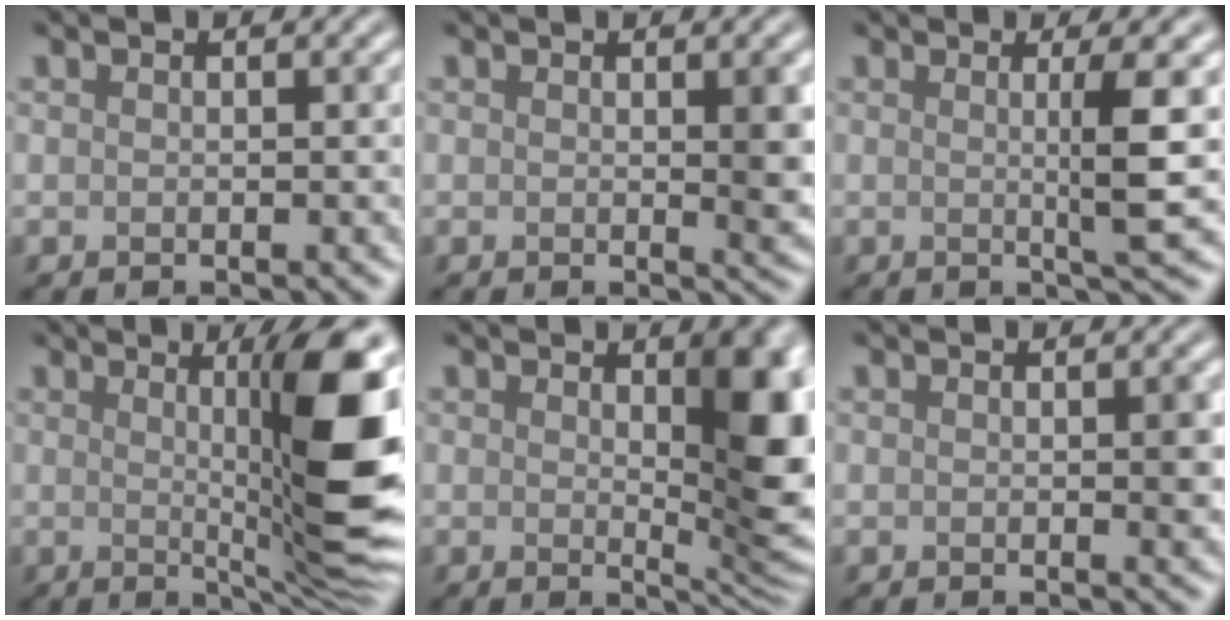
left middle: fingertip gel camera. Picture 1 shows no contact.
{"total": 2.1, "force": [0.3, 0.4, 2.0], "torque": [-0.023, -0.005, 0.004]}
{"total": 3.8, "force": [0.3, 0.3, 3.8], "torque": [-0.061, -0.003, 0.002]}
{"total": 10.8, "force": [1.1, 1.6, 10.7], "torque": [-0.128, -0.005, 0.021]}
{"total": 6.7, "force": [1.5, 2.0, 6.2], "torque": [-0.068, -0.008, 0.027]}
{"total": 1.1, "force": [0.1, 0.3, 1.1], "torque": [-0.012, -0.003, 0.001]}